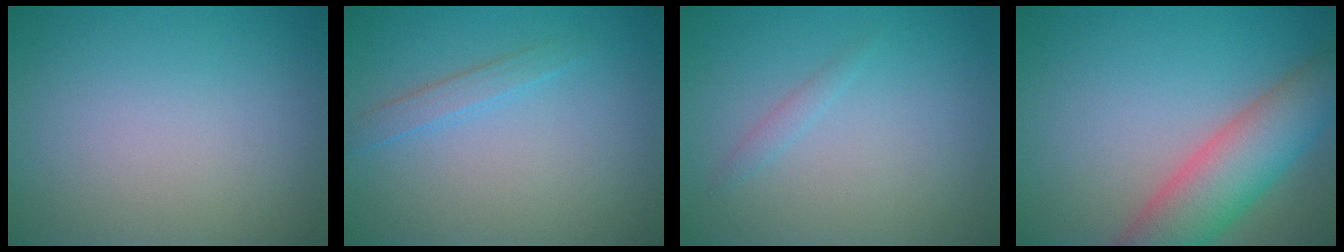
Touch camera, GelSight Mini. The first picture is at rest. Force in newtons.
{"total": 1.5, "press": 1.5, "slide": 0.1}
{"total": 0.9, "press": 0.9, "slide": 0.1}
{"total": 7.7, "press": 7.7, "slide": 0.4}